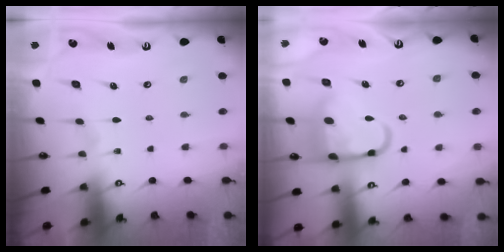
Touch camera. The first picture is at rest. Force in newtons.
{"total": 12.7, "press": 12.6, "slide": 1.4}